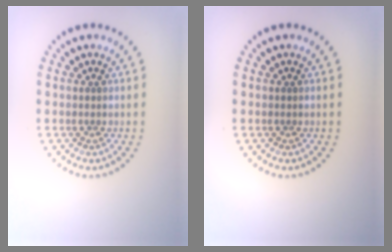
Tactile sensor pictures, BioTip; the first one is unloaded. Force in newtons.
{"total": 0.0}